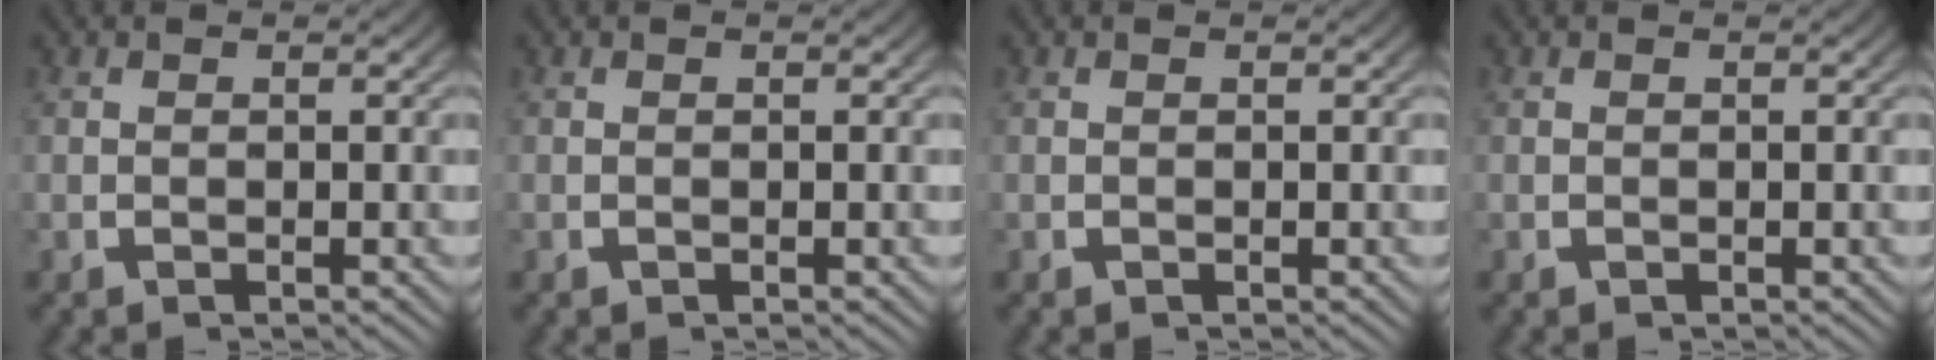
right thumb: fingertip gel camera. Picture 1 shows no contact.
{"total": 0.0}
{"total": 0.0}
{"total": 0.0}